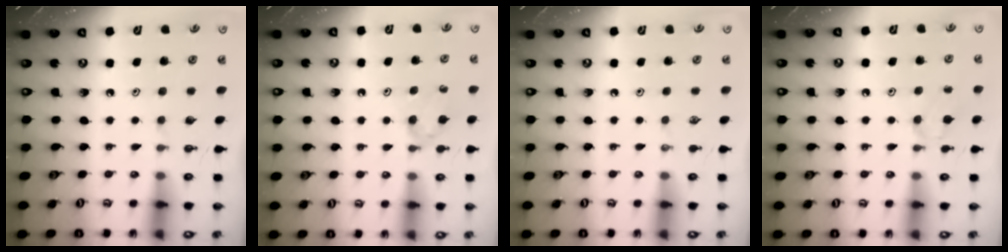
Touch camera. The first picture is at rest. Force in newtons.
{"total": 4.8, "press": 4.7, "slide": 0.8}
{"total": 0.0}
{"total": 6.3, "press": 6.3, "slide": 0.9}